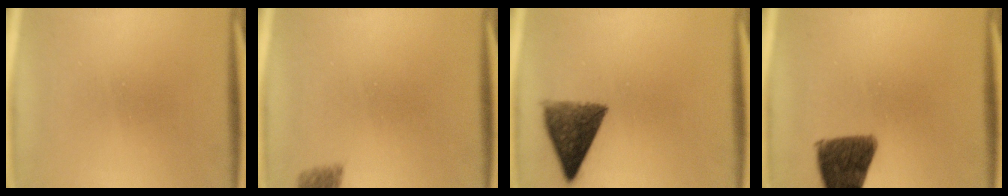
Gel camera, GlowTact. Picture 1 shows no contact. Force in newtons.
{"total": 2.7}
{"total": 9.0}
{"total": 10.9}